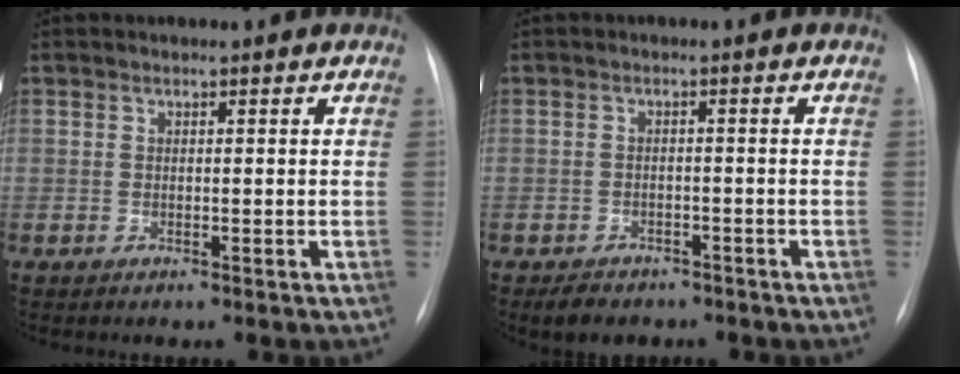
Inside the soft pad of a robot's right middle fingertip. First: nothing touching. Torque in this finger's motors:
{"motor_torque": [0.06, -0.06, 0.02, 0.02]}